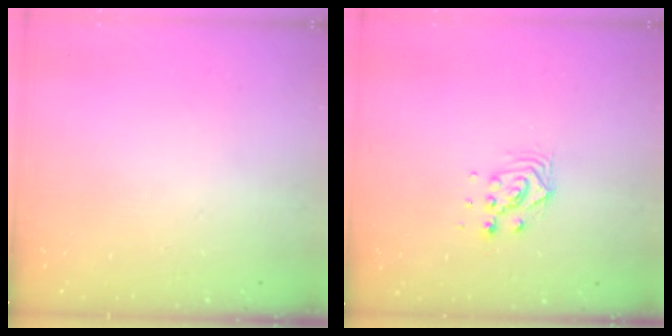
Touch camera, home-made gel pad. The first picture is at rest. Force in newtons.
{"total": 6.1, "press": 6.1, "slide": 0.2}